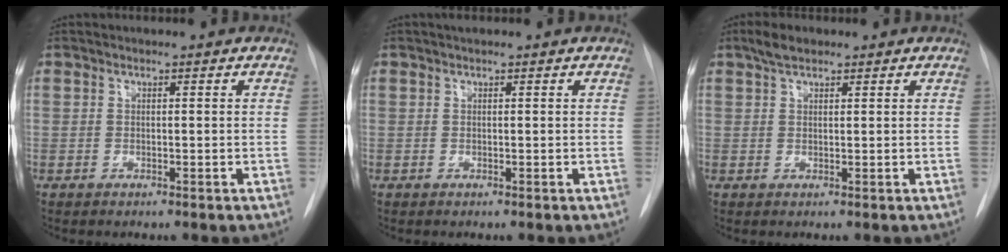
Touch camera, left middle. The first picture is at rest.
{"total": 0.7, "force": [0.5, 0.1, 0.4], "torque": [-0.009, 0.009, 0.009]}
{"total": 2.7, "force": [1.9, 1.2, 1.4], "torque": [-0.029, 0.010, 0.034]}